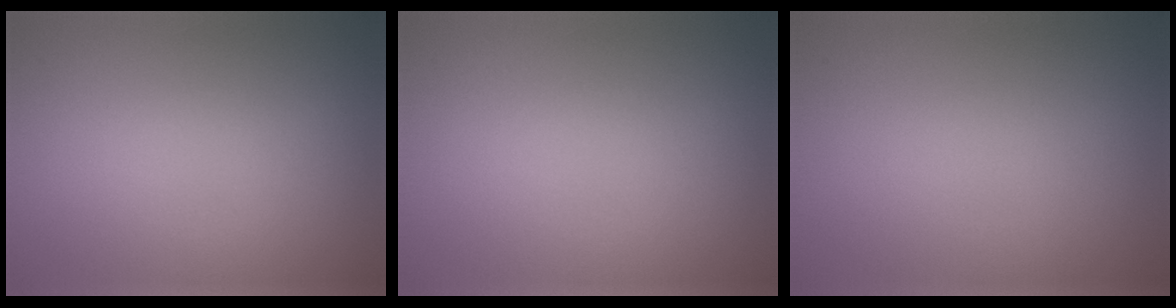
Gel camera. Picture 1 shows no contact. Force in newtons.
{"total": 0.0}
{"total": 0.0}